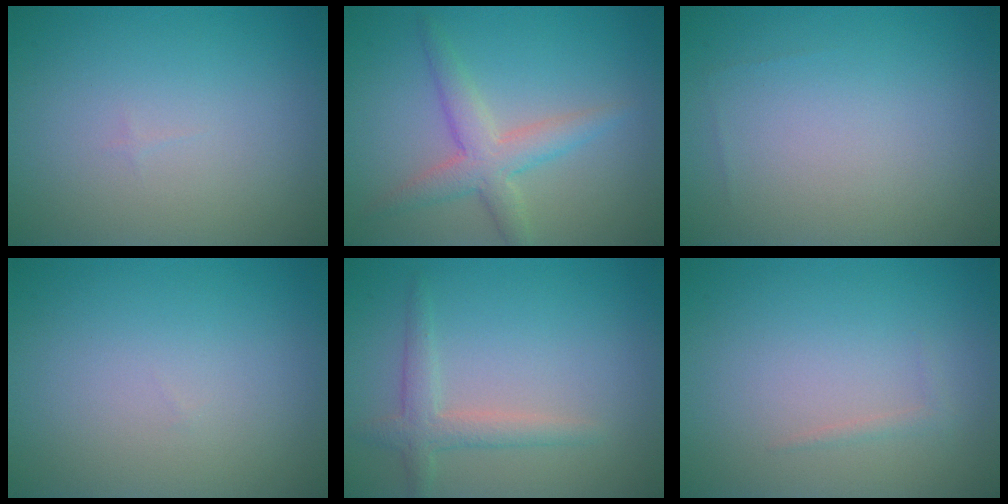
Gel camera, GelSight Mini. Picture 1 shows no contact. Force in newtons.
{"total": 3.5, "press": 3.5, "slide": 0.1}
{"total": 0.0}
{"total": 0.0}
{"total": 2.3, "press": 2.3, "slide": 0.2}
{"total": 0.6, "press": 0.6, "slide": 0.0}